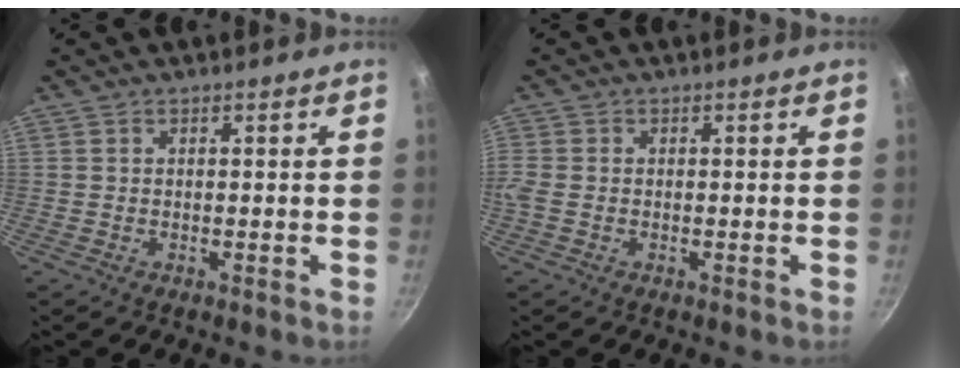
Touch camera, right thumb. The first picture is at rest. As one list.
[{"total": 2.8, "force": [-0.5, 2.0, 1.9], "torque": [-0.063, -0.001, -0.010]}]